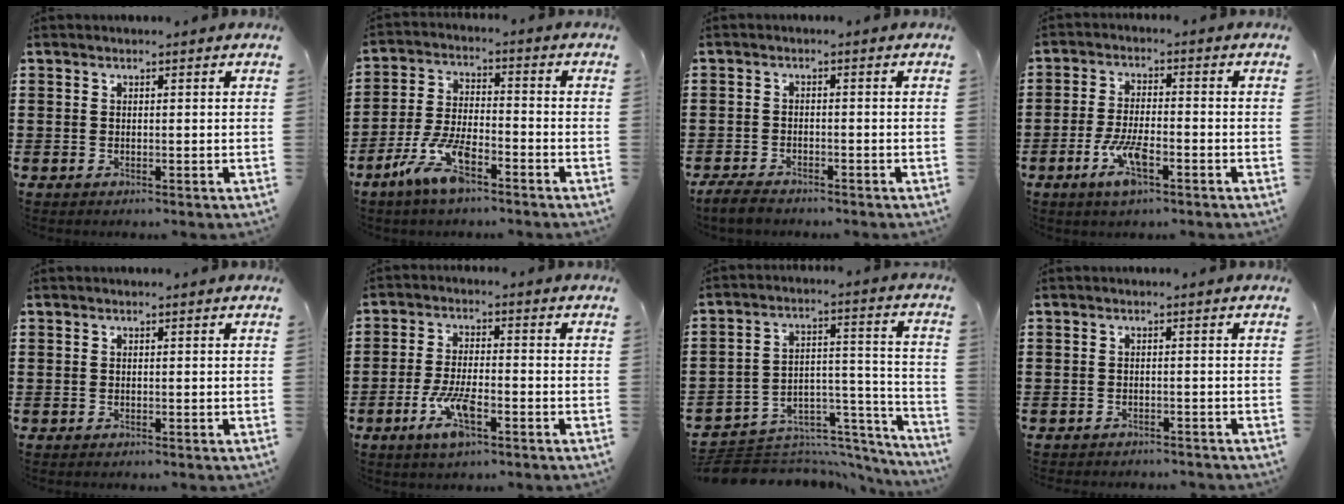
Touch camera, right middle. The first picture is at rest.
{"total": 8.4, "force": [-5.2, 2.8, 6.0], "torque": [-0.143, -0.004, -0.101]}
{"total": 2.4, "force": [-2.2, 0.6, 0.8], "torque": [-0.030, -0.001, -0.049]}
{"total": 6.8, "force": [-3.1, 2.2, 5.7], "torque": [-0.123, -0.007, -0.059]}
{"total": 0.0}
{"total": 7.2, "force": [-3.3, 2.3, 6.0], "torque": [-0.128, -0.008, -0.061]}
{"total": 6.3, "force": [-5.7, 2.7, 0.9], "torque": [-0.013, 0.008, -0.105]}
{"total": 1.3, "force": [-1.3, 0.1, 0.0], "torque": [-0.005, 0.001, -0.028]}